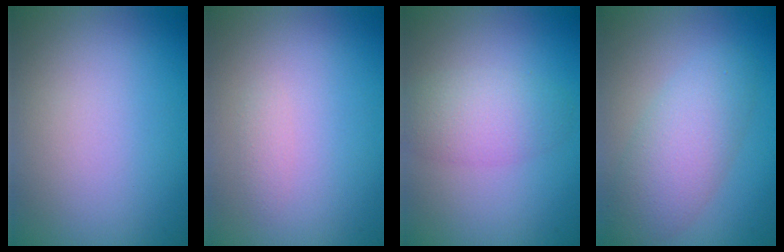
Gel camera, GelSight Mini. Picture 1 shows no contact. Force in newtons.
{"total": 0.7, "press": 0.7, "slide": 0.0}
{"total": 3.5, "press": 3.5, "slide": 0.2}
{"total": 5.0, "press": 5.0, "slide": 0.2}